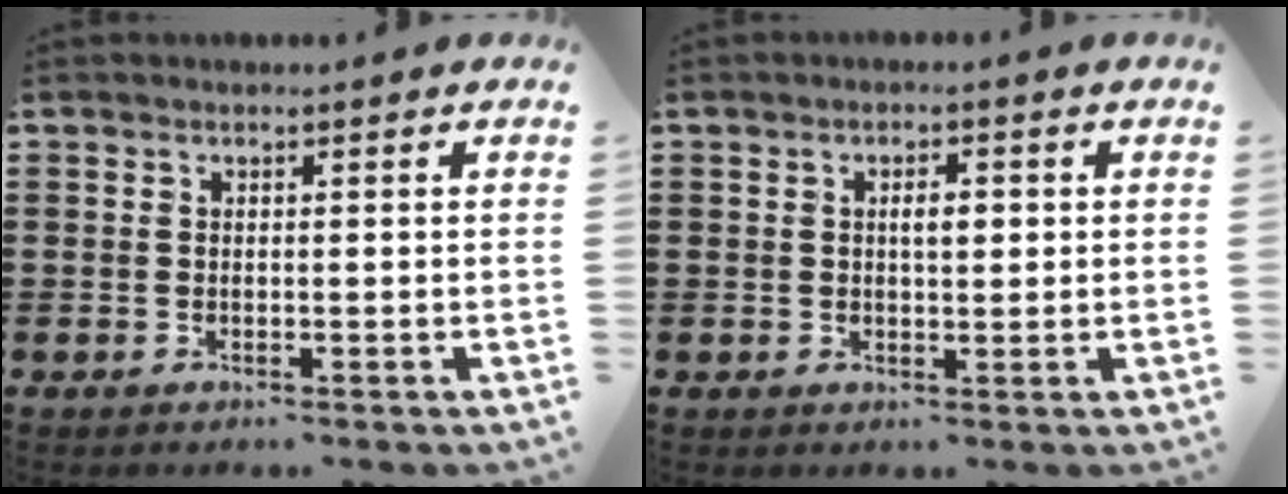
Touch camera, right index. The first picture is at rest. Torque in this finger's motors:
{"motor_torque": [0.98, 0.16, 0.12, 0.06]}